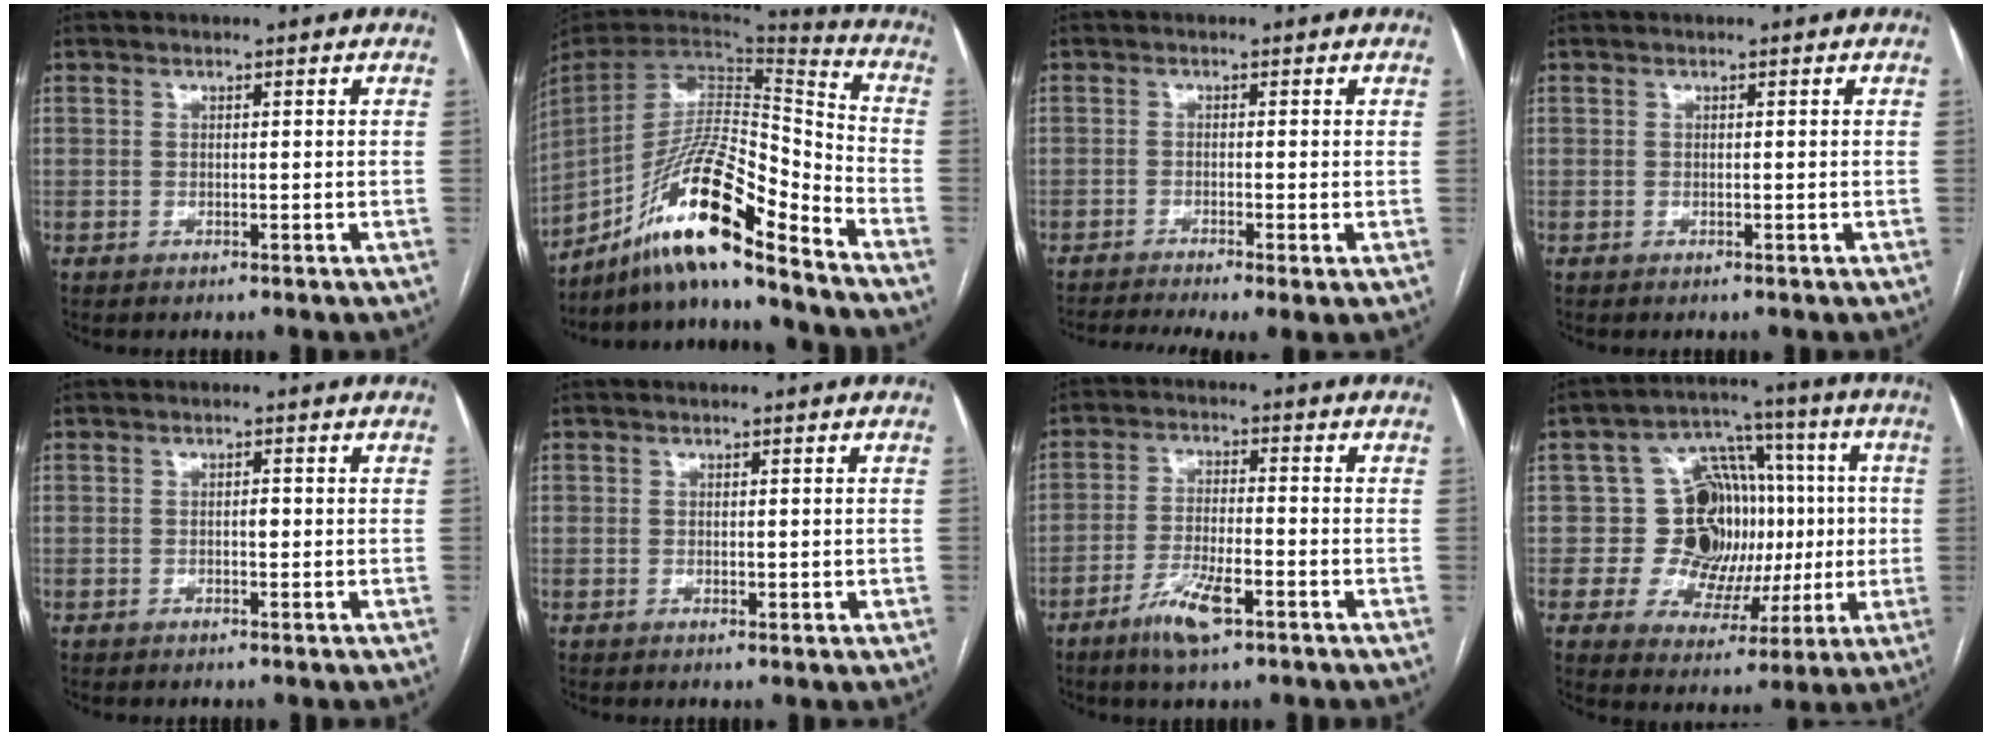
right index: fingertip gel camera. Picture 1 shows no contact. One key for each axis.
{"total": 18.2, "fx": -13.4, "fy": 1.3, "fz": 12.2, "tx": -0.245, "ty": 0.005, "tz": -0.245}
{"total": 7.8, "fx": -5.5, "fy": 0.7, "fz": 5.4, "tx": -0.081, "ty": -0.010, "tz": -0.089}
{"total": 0.0}
{"total": 1.1, "fx": -0.1, "fy": 0.5, "fz": 1.0, "tx": -0.013, "ty": 0.002, "tz": -0.002}
{"total": 1.1, "fx": 0.1, "fy": 0.8, "fz": 0.8, "tx": -0.007, "ty": 0.002, "tz": 0.003}
{"total": 7.2, "fx": -4.1, "fy": 1.5, "fz": 5.7, "tx": -0.114, "ty": -0.009, "tz": -0.072}
{"total": 14.3, "fx": 0.5, "fy": 11.3, "fz": 8.7, "tx": -0.104, "ty": 0.049, "tz": 0.025}